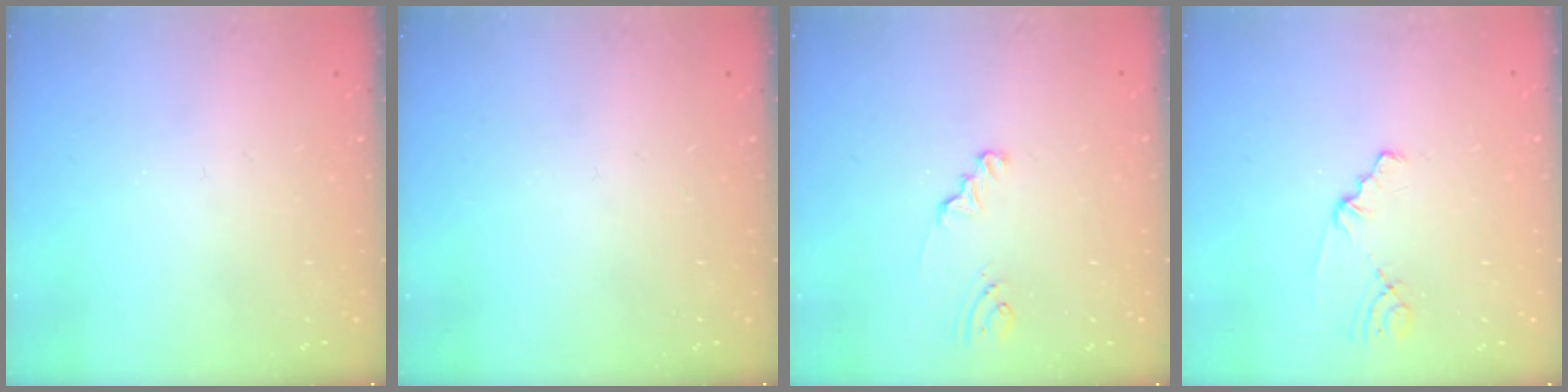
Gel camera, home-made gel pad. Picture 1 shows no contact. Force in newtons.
{"total": 0.0}
{"total": 1.7, "press": 1.7, "slide": 0.2}
{"total": 0.9, "press": 0.9, "slide": 0.2}